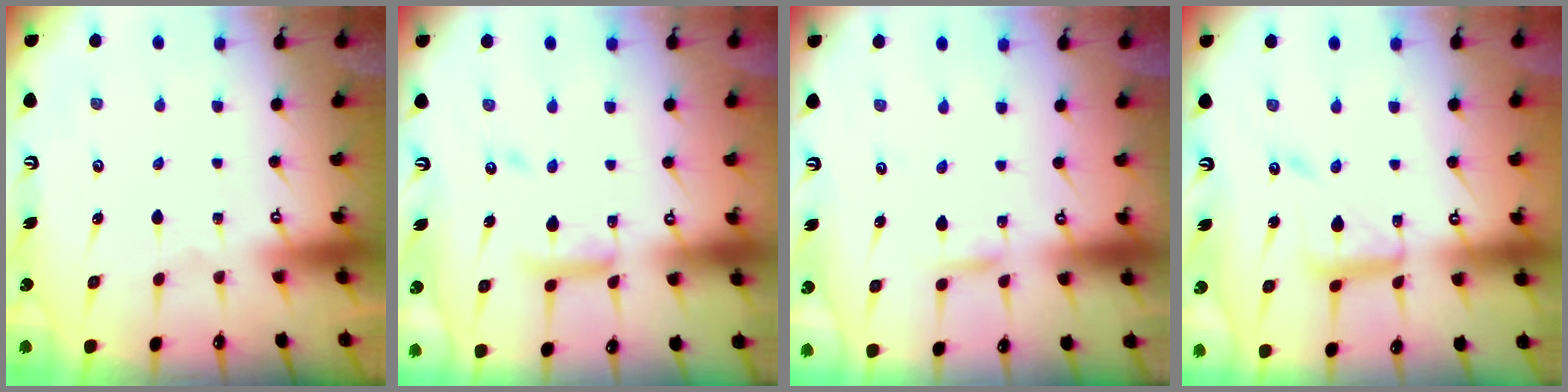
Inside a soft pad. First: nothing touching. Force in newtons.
{"total": 12.2, "press": 12.2, "slide": 1.0}
{"total": 1.9, "press": 1.9, "slide": 0.1}
{"total": 12.1, "press": 12.0, "slide": 1.0}